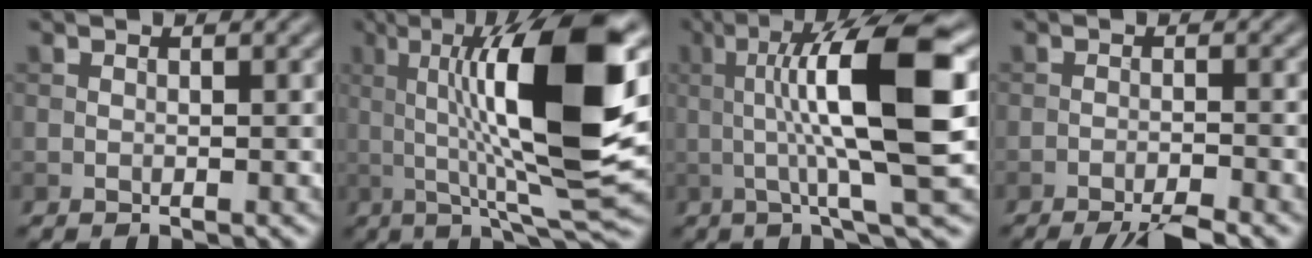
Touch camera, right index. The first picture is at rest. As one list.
[{"total": 13.3, "force": [2.2, 2.8, 12.9], "torque": [-0.198, 0.007, 0.040]}, {"total": 11.8, "force": [1.1, 2.2, 11.6], "torque": [-0.170, 0.009, 0.020]}, {"total": 4.6, "force": [-3.6, 0.6, 2.9], "torque": [-0.042, -0.005, -0.065]}]